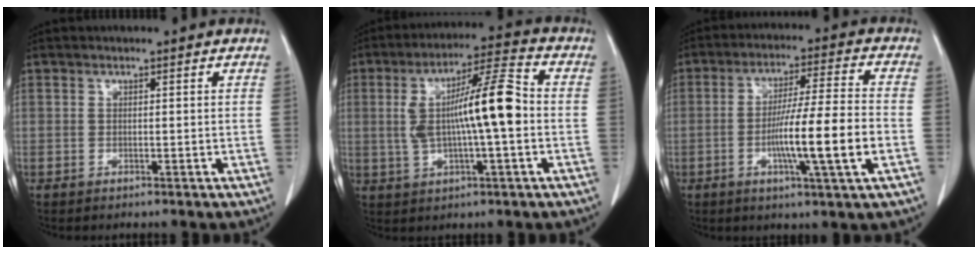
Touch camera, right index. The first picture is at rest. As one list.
[{"total": 12.3, "force": [0.0, 1.5, 12.2], "torque": [-0.220, 0.022, -0.002]}, {"total": 12.5, "force": [-3.2, -0.4, 12.1], "torque": [-0.210, -0.004, -0.059]}]